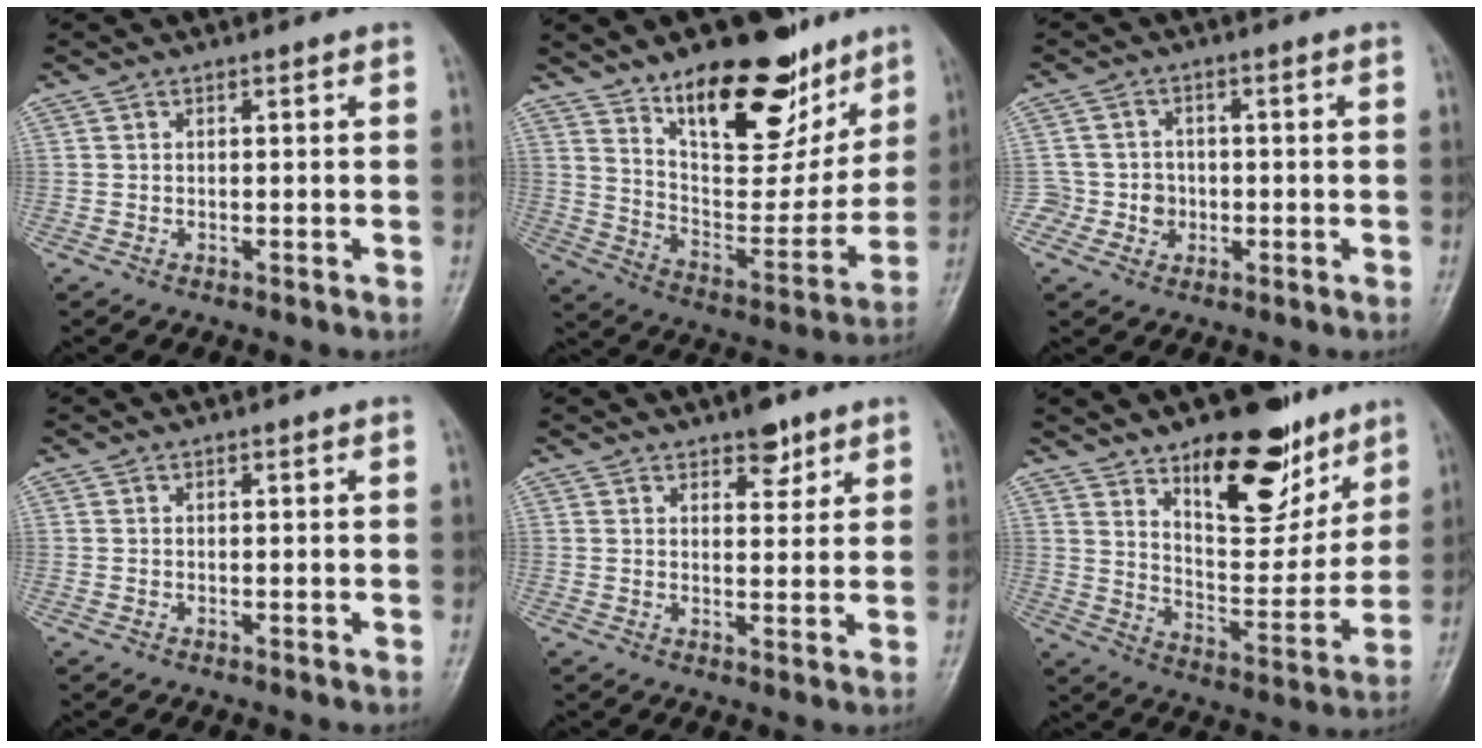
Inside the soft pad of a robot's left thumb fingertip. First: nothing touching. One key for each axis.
{"total": 23.5, "fx": 14.9, "fy": 10.5, "fz": 14.8, "tx": -0.166, "ty": -0.081, "tz": 0.241}
{"total": 4.8, "fx": -1.2, "fy": 4.6, "fz": 0.4, "tx": 0.034, "ty": 0.015, "tz": -0.024}
{"total": 0.0}
{"total": 4.3, "fx": 3.0, "fy": 2.1, "fz": 2.2, "tx": -0.009, "ty": -0.017, "tz": 0.042}
{"total": 19.5, "fx": 12.0, "fy": 8.6, "fz": 12.7, "tx": -0.130, "ty": -0.082, "tz": 0.195}